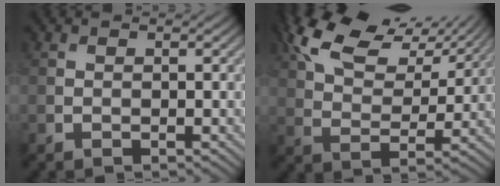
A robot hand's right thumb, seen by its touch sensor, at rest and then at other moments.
{"total": 12.9, "force": [8.4, 5.2, 8.2], "torque": [-0.169, 0.014, 0.154]}